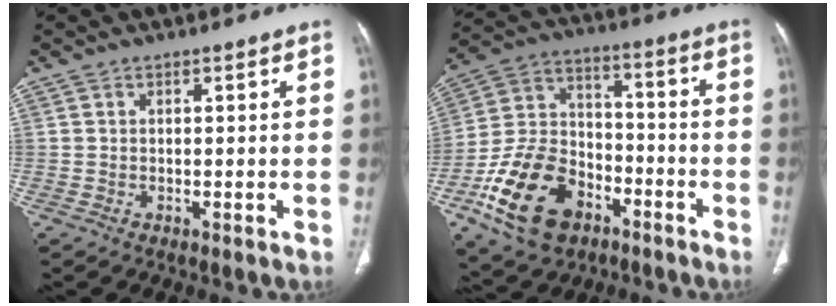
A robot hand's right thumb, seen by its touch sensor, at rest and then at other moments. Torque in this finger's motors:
{"motor_torque": [0.11, 0.54, 1.34, -1.43, 0.15]}